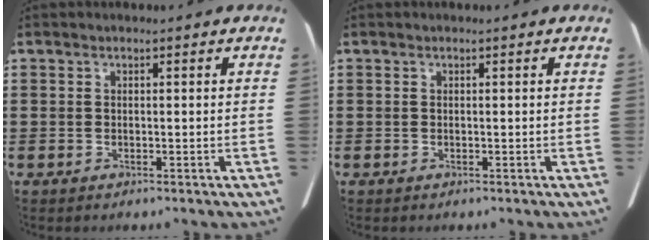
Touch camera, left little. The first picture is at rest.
{"total": 0.0}